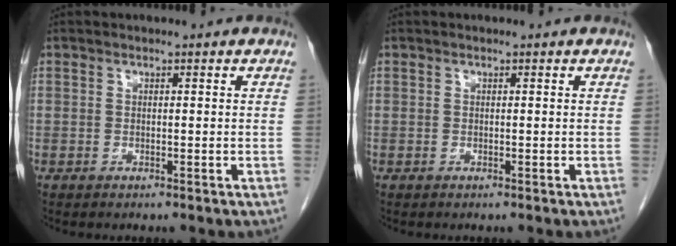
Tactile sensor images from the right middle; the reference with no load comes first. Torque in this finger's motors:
{"motor_torque": [0.00, 0.00, 0.00, -0.01]}